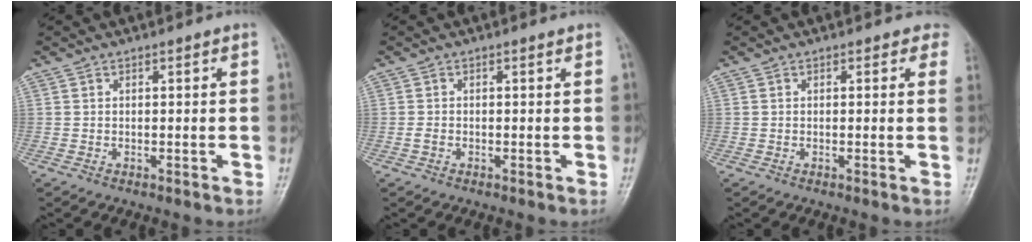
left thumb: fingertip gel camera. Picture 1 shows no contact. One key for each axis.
{"total": 1.0, "fx": -0.2, "fy": 0.6, "fz": 0.7, "tx": -0.013, "ty": 0.003, "tz": 0.002}
{"total": 2.3, "fx": 1.6, "fy": 1.5, "fz": 0.6, "tx": 0.021, "ty": -0.005, "tz": -0.002}